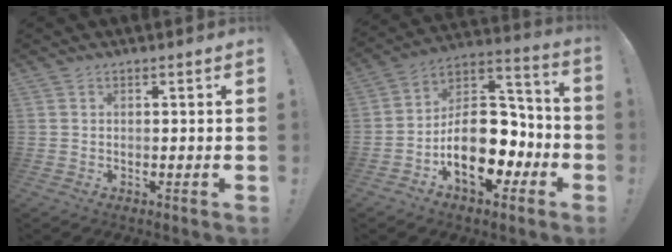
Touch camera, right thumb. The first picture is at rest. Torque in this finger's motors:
{"motor_torque": [2.49, 2.50, 1.47, -1.30, 0.35]}